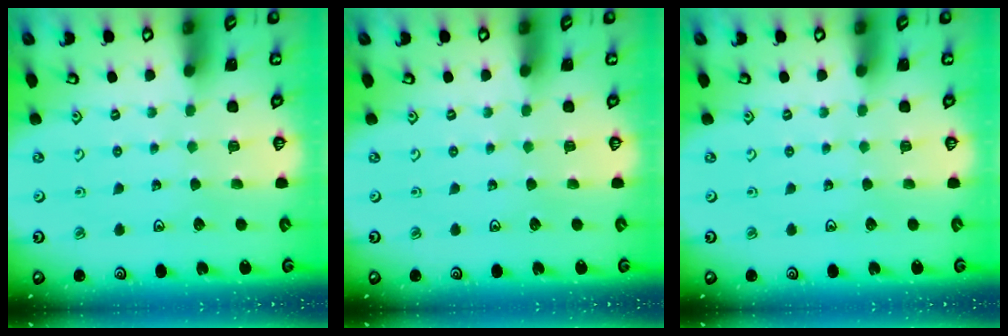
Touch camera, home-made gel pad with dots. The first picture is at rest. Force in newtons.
{"total": 0.0}
{"total": 0.0}